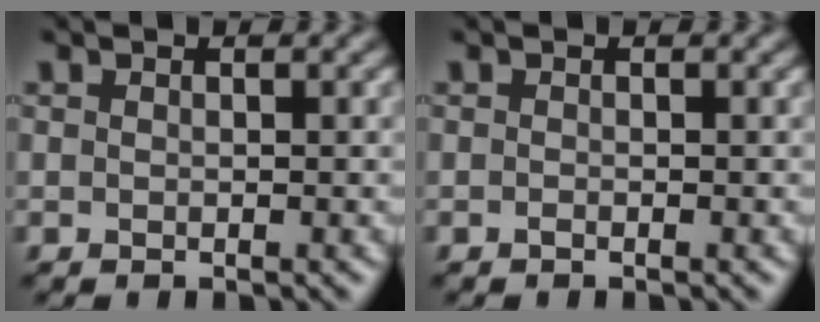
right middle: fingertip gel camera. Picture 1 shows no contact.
{"total": 0.0}